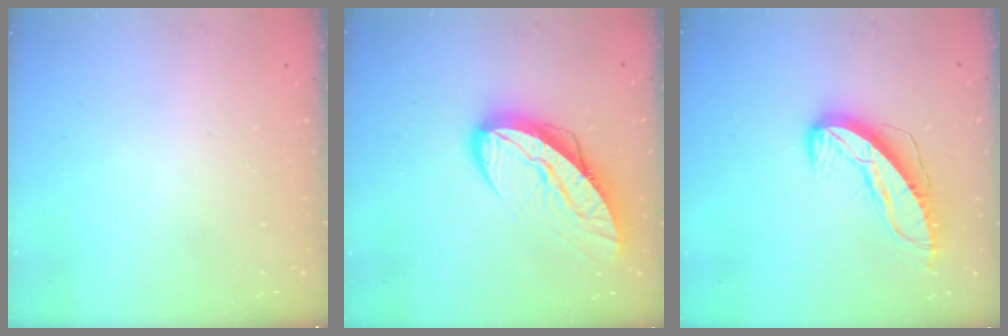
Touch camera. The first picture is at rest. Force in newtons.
{"total": 14.8, "press": 14.8, "slide": 1.3}
{"total": 10.2, "press": 10.2, "slide": 0.5}